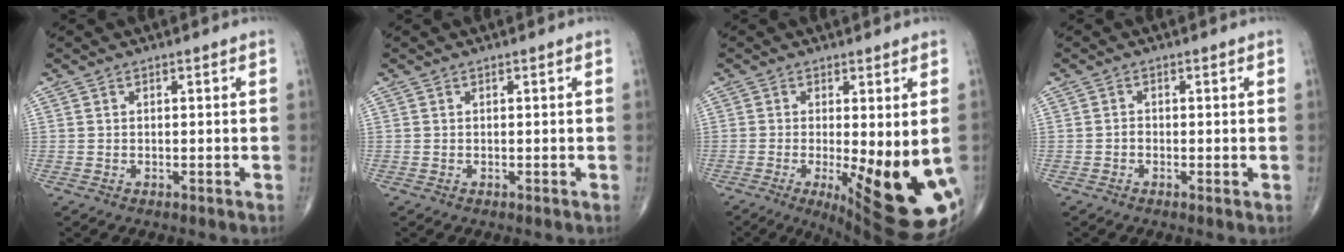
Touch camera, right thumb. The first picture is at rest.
{"total": 0.0}
{"total": 18.4, "force": [-5.0, 5.4, 16.8], "torque": [-0.191, -0.030, -0.053]}
{"total": 1.3, "force": [-0.4, 0.7, 1.0], "torque": [-0.014, 0.000, -0.012]}